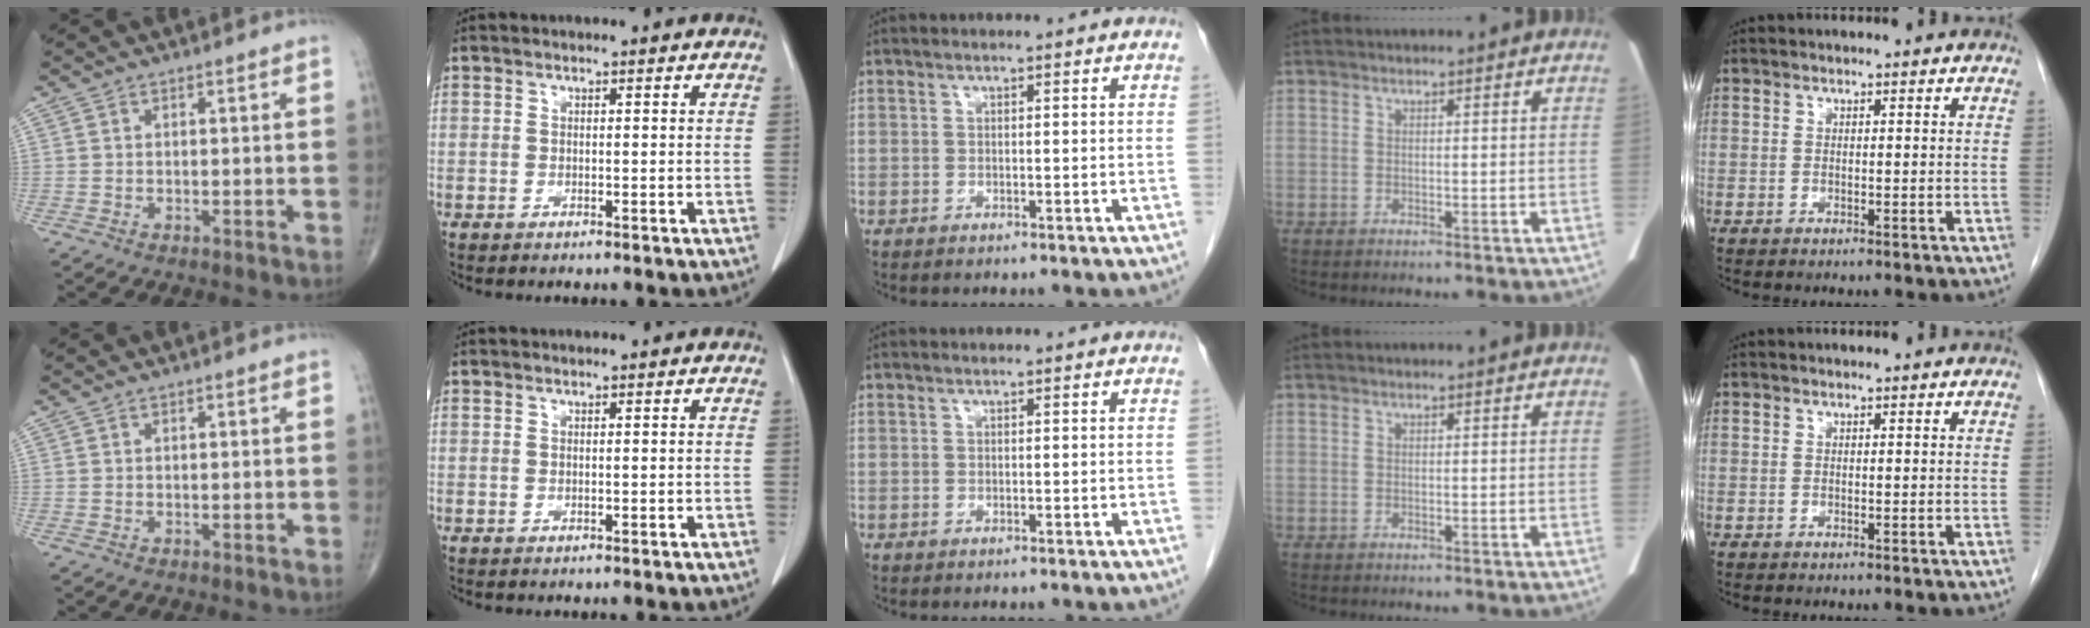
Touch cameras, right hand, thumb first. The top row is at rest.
{}